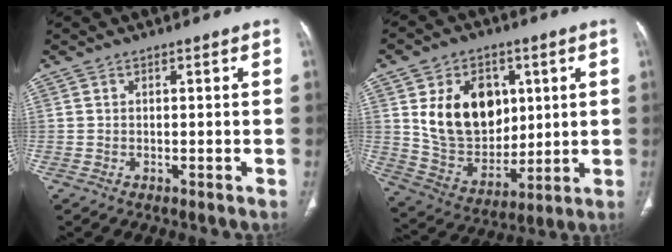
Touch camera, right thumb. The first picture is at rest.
{"total": 17.2, "force": [4.5, 12.8, 10.6], "torque": [-0.128, -0.020, 0.100]}